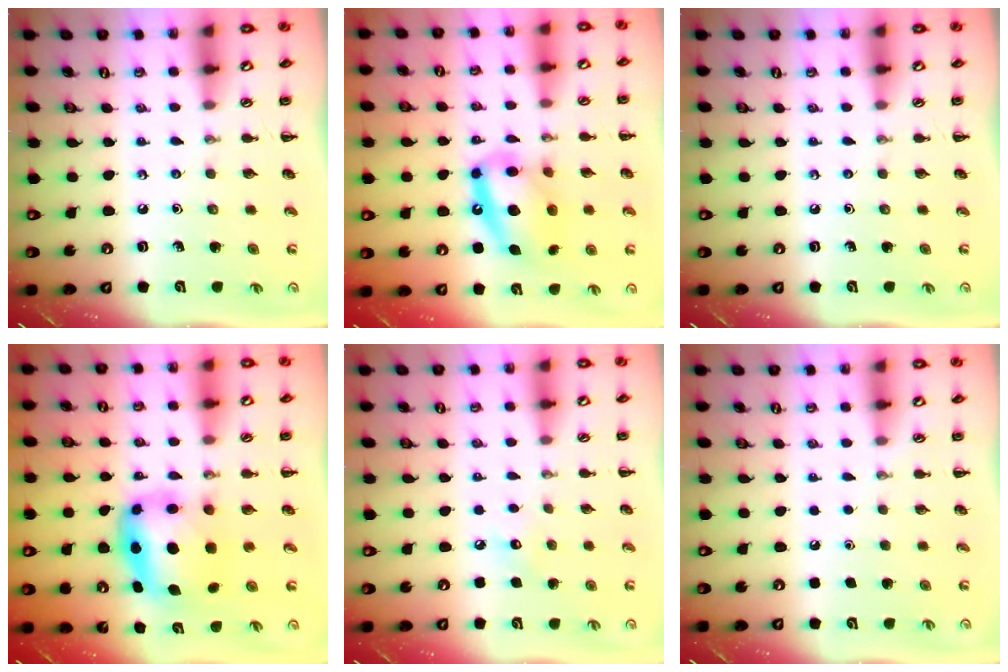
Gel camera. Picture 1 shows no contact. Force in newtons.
{"total": 14.7, "press": 14.2, "slide": 3.6}
{"total": 0.0}
{"total": 6.0, "press": 5.8, "slide": 1.4}
{"total": 6.2, "press": 6.0, "slide": 1.7}
{"total": 1.6, "press": 1.6, "slide": 0.1}